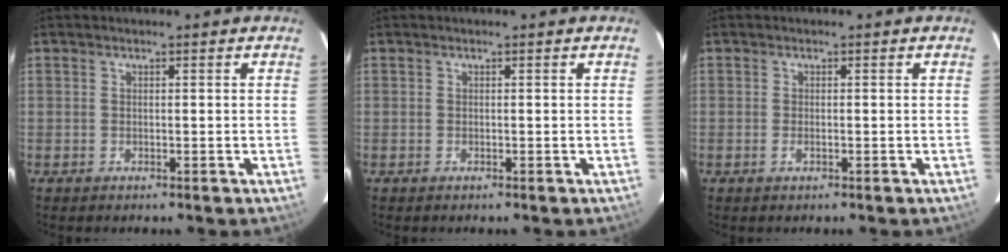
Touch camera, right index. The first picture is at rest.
{"total": 0.0}
{"total": 0.9, "force": [-0.4, 0.4, 0.7], "torque": [-0.016, 0.000, -0.007]}